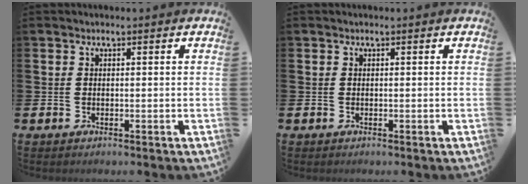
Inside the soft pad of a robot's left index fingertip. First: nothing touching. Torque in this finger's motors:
{"motor_torque": [0.00, 0.00, 0.00, 0.00]}